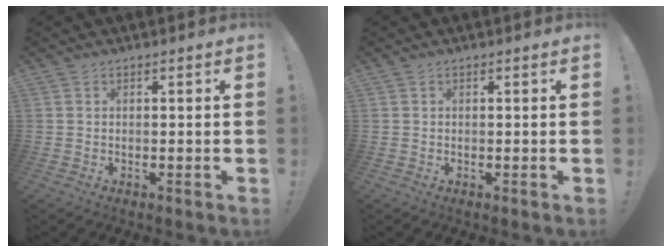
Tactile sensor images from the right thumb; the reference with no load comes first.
{"total": 0.0}